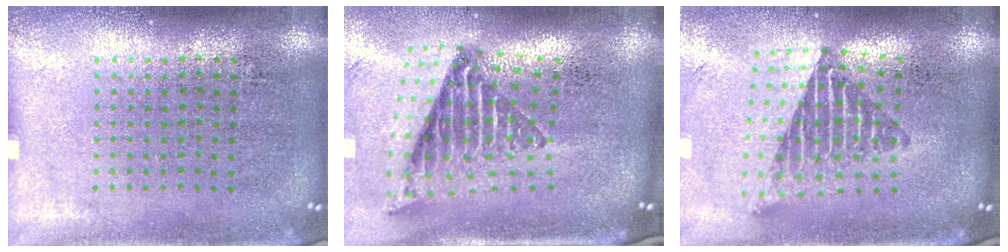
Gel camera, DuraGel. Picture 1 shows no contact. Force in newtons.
{"total": 2.6, "press": 1.6, "slide": 2.0}
{"total": 2.0, "press": 1.5, "slide": 1.4}